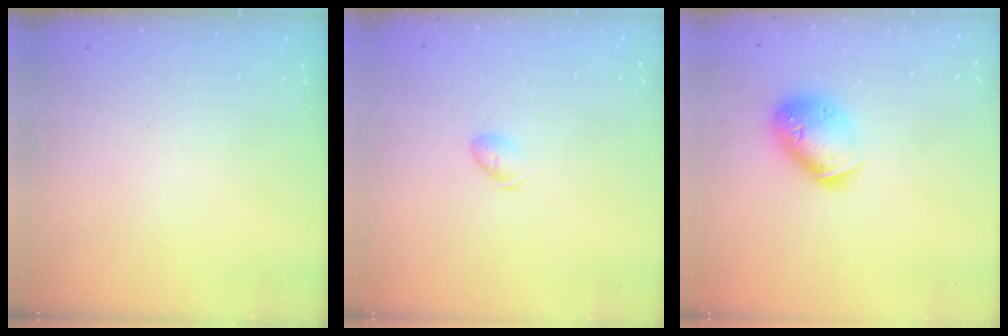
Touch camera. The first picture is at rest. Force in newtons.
{"total": 4.5, "press": 4.4, "slide": 0.8}
{"total": 11.8, "press": 11.6, "slide": 1.8}